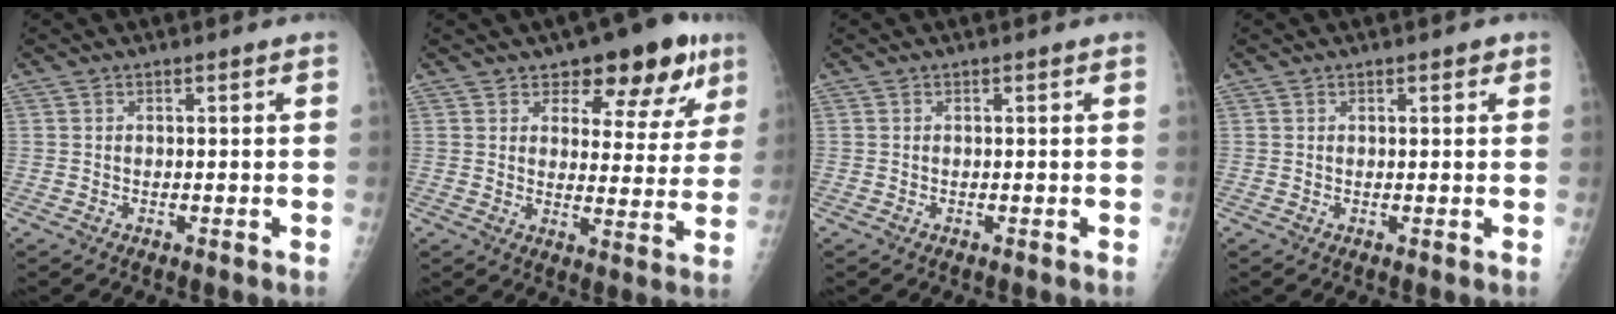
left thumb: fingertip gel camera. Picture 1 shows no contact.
{"total": 13.0, "force": [8.0, 6.6, 7.9], "torque": [-0.039, -0.037, 0.108]}
{"total": 0.0}
{"total": 1.2, "force": [0.8, 0.6, 0.6], "torque": [0.002, -0.001, 0.008]}